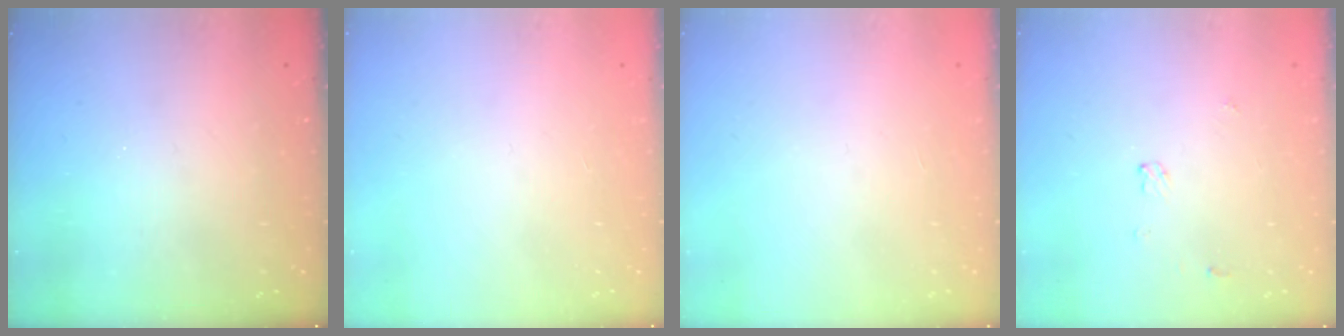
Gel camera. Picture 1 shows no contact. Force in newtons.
{"total": 0.0}
{"total": 0.0}
{"total": 3.6, "press": 3.6, "slide": 0.5}